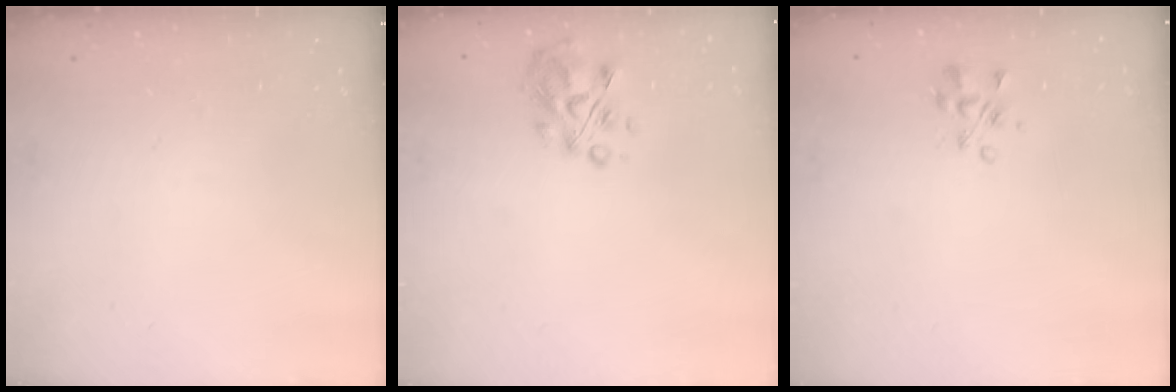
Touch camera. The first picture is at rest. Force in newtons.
{"total": 7.1, "press": 7.0, "slide": 1.4}
{"total": 3.7, "press": 3.7, "slide": 0.7}